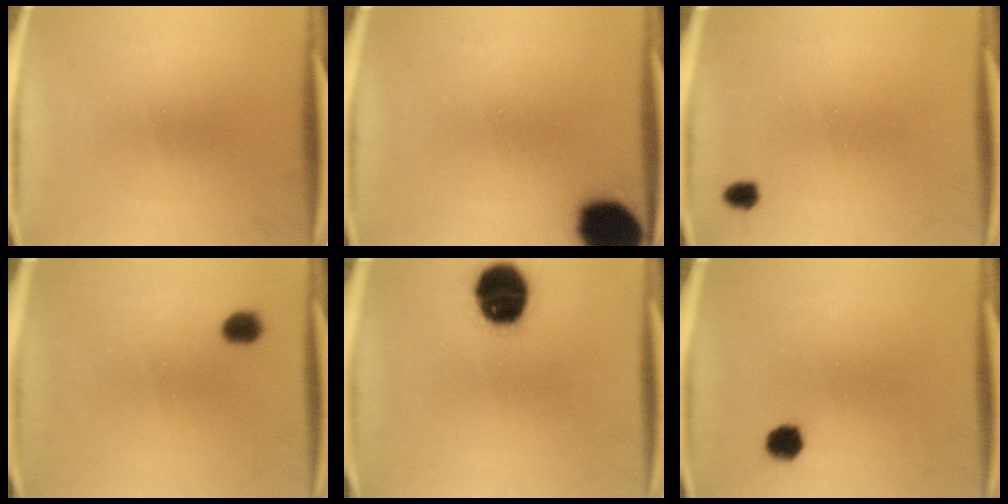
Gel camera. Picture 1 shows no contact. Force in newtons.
{"total": 15.6}
{"total": 1.8}
{"total": 2.7}
{"total": 15.5}
{"total": 3.3}